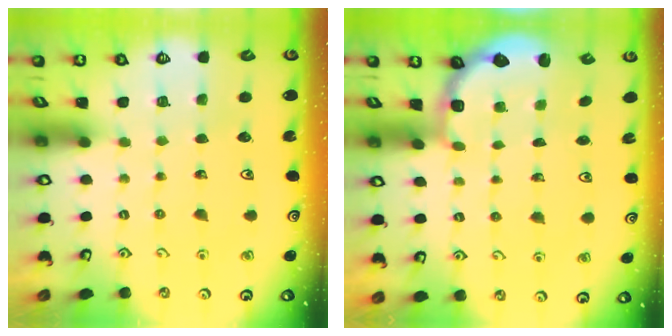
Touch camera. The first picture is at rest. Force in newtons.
{"total": 2.9, "press": 2.4, "slide": 1.6}